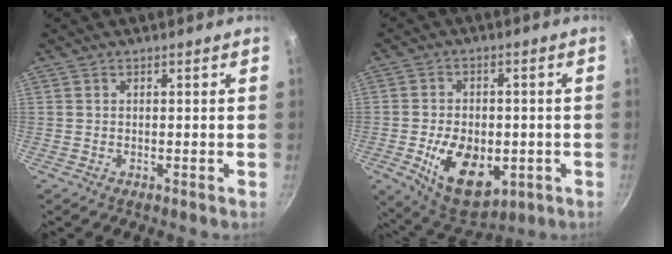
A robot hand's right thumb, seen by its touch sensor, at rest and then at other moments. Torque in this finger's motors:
{"motor_torque": [-0.11, 0.75, 0.36, 0.21, 0.07]}